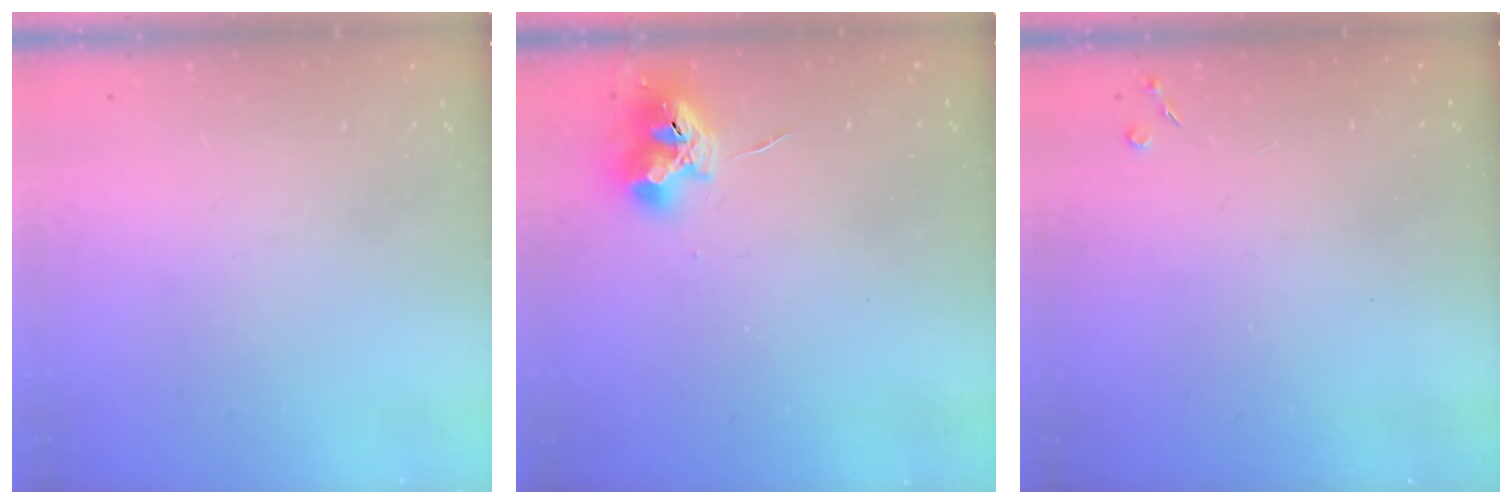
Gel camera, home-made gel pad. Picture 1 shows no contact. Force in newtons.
{"total": 11.0, "press": 11.0, "slide": 0.8}
{"total": 2.8, "press": 2.8, "slide": 0.5}